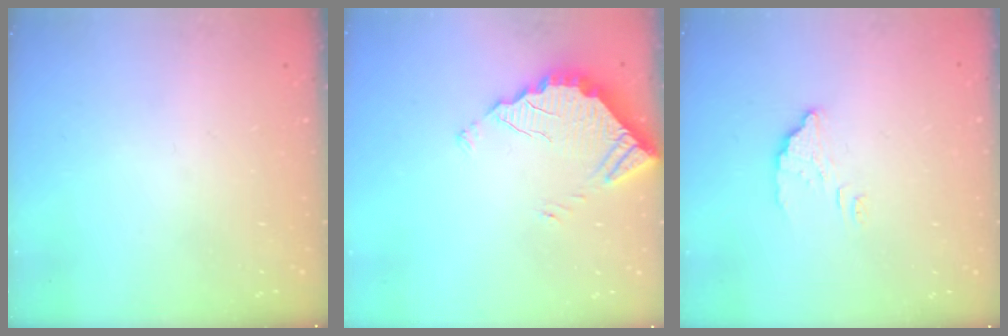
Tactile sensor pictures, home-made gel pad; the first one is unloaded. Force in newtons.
{"total": 3.6, "press": 3.6, "slide": 0.2}
{"total": 3.1, "press": 3.1, "slide": 0.4}